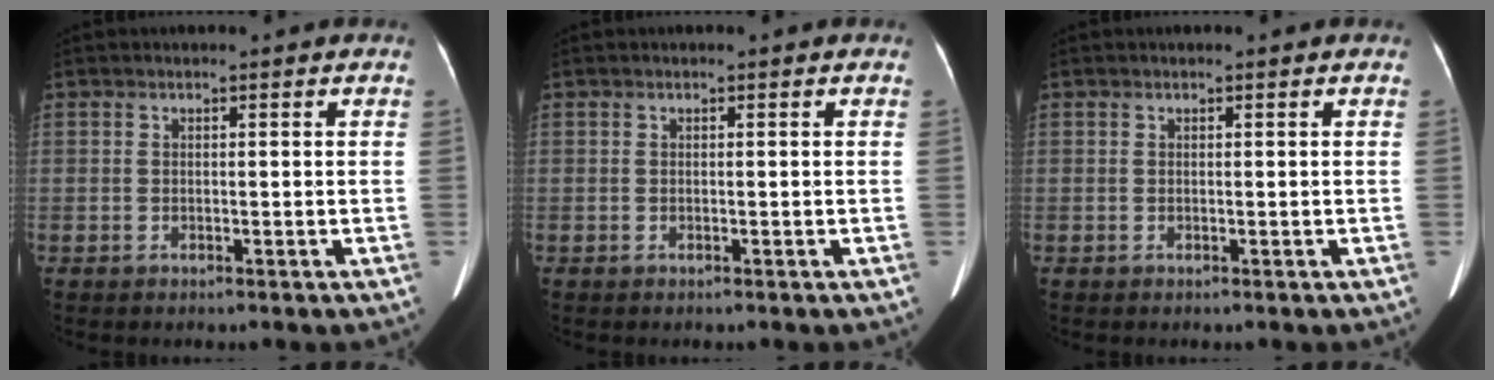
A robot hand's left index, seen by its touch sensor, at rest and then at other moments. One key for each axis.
{"total": 0.0}
{"total": 0.0}